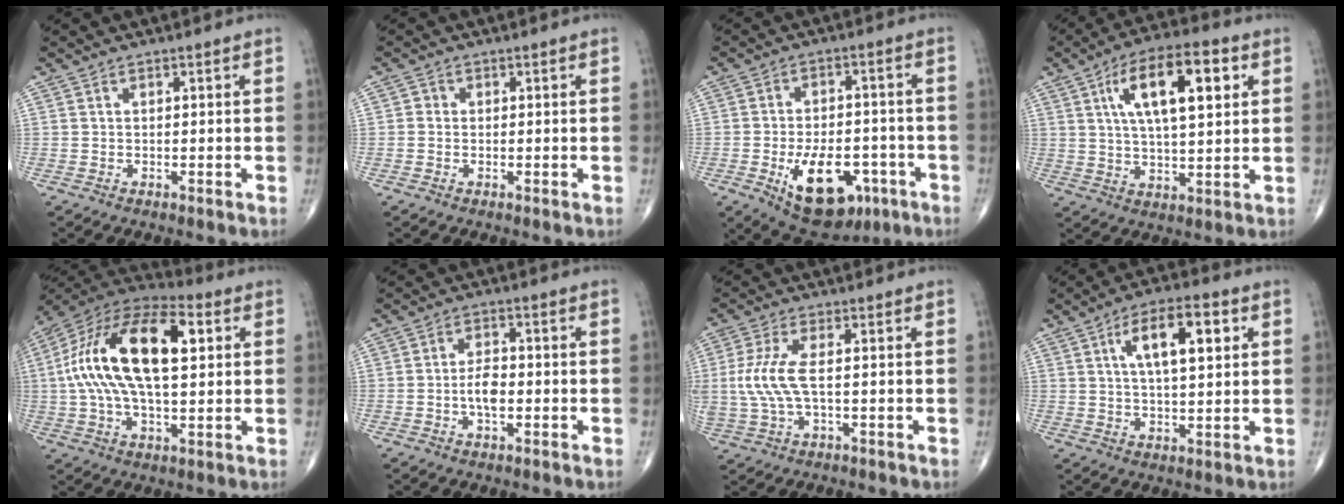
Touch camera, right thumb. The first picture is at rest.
{"total": 1.1, "force": [-0.1, 1.0, 0.3], "torque": [0.000, 0.003, -0.005]}
{"total": 15.5, "force": [-6.2, 8.5, 11.4], "torque": [-0.146, 0.022, -0.080]}
{"total": 15.6, "force": [5.3, 6.1, 13.3], "torque": [-0.208, 0.001, 0.084]}
{"total": 23.1, "force": [4.2, 10.9, 19.9], "torque": [-0.371, 0.023, 0.059]}
{"total": 4.6, "force": [-1.0, 2.2, 3.9], "torque": [-0.067, 0.009, -0.020]}
{"total": 8.1, "force": [0.3, 3.0, 7.5], "torque": [-0.202, 0.005, 0.006]}
{"total": 11.7, "force": [3.9, 4.6, 10.0], "torque": [-0.151, 0.001, 0.062]}